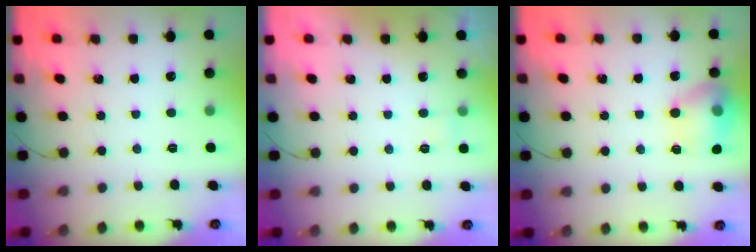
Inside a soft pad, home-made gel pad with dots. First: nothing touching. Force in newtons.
{"total": 2.1, "press": 2.0, "slide": 0.7}
{"total": 14.7, "press": 14.6, "slide": 1.3}